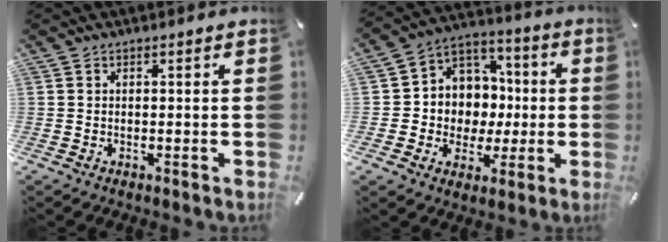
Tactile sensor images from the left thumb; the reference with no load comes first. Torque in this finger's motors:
{"motor_torque": [0.06, 1.18, 0.21, -0.09, 0.00]}